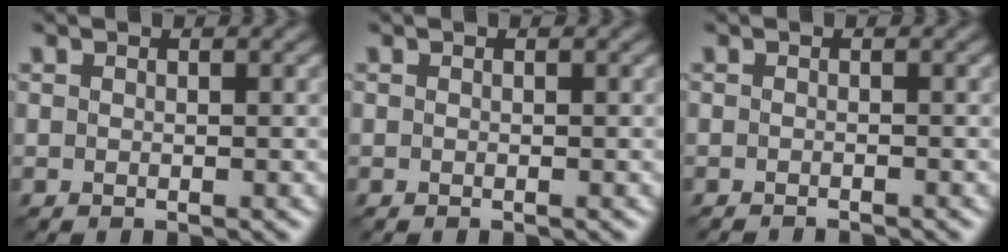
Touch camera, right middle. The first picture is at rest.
{"total": 0.0}
{"total": 1.3, "force": [-1.3, -0.2, 0.1], "torque": [0.002, -0.006, -0.018]}